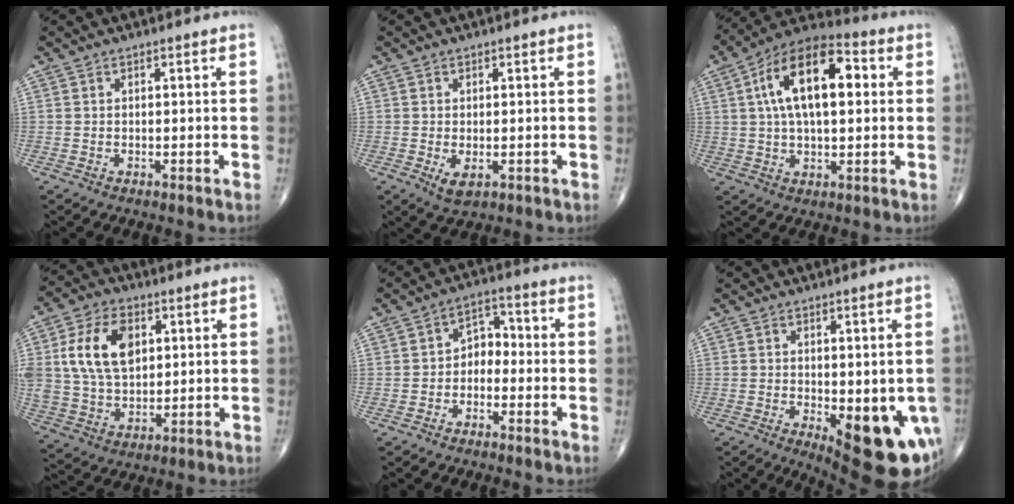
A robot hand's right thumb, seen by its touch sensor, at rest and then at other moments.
{"total": 3.1, "force": [-0.8, 1.6, 2.6], "torque": [-0.043, -0.008, -0.007]}
{"total": 17.1, "force": [3.6, 8.4, 14.4], "torque": [-0.232, 0.025, 0.050]}
{"total": 14.4, "force": [3.8, 9.3, 10.3], "torque": [-0.182, -0.002, 0.075]}
{"total": 4.8, "force": [-1.5, 3.5, 2.9], "torque": [-0.022, 0.033, -0.042]}
{"total": 14.7, "force": [-4.8, 5.8, 12.7], "torque": [-0.115, -0.009, -0.043]}